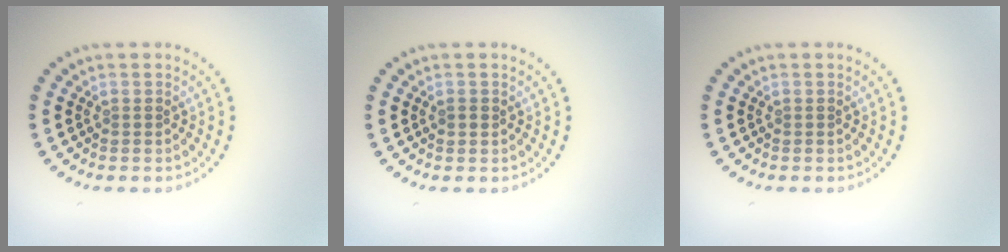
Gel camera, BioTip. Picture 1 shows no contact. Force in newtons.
{"total": 0.8, "press": 0.8, "slide": 0.3}
{"total": 0.0}